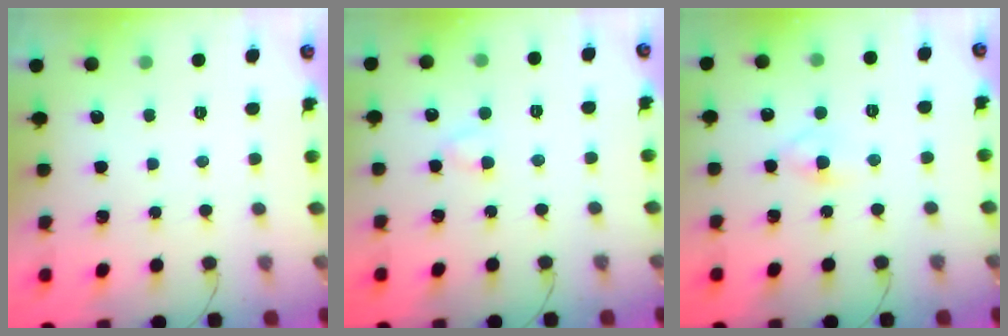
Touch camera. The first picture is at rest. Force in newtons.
{"total": 2.1, "press": 1.9, "slide": 0.9}
{"total": 2.8, "press": 2.7, "slide": 0.8}